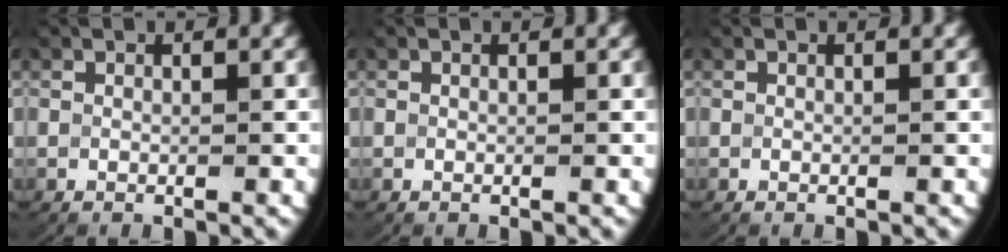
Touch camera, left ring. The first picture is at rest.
{"total": 0.0}
{"total": 0.0}